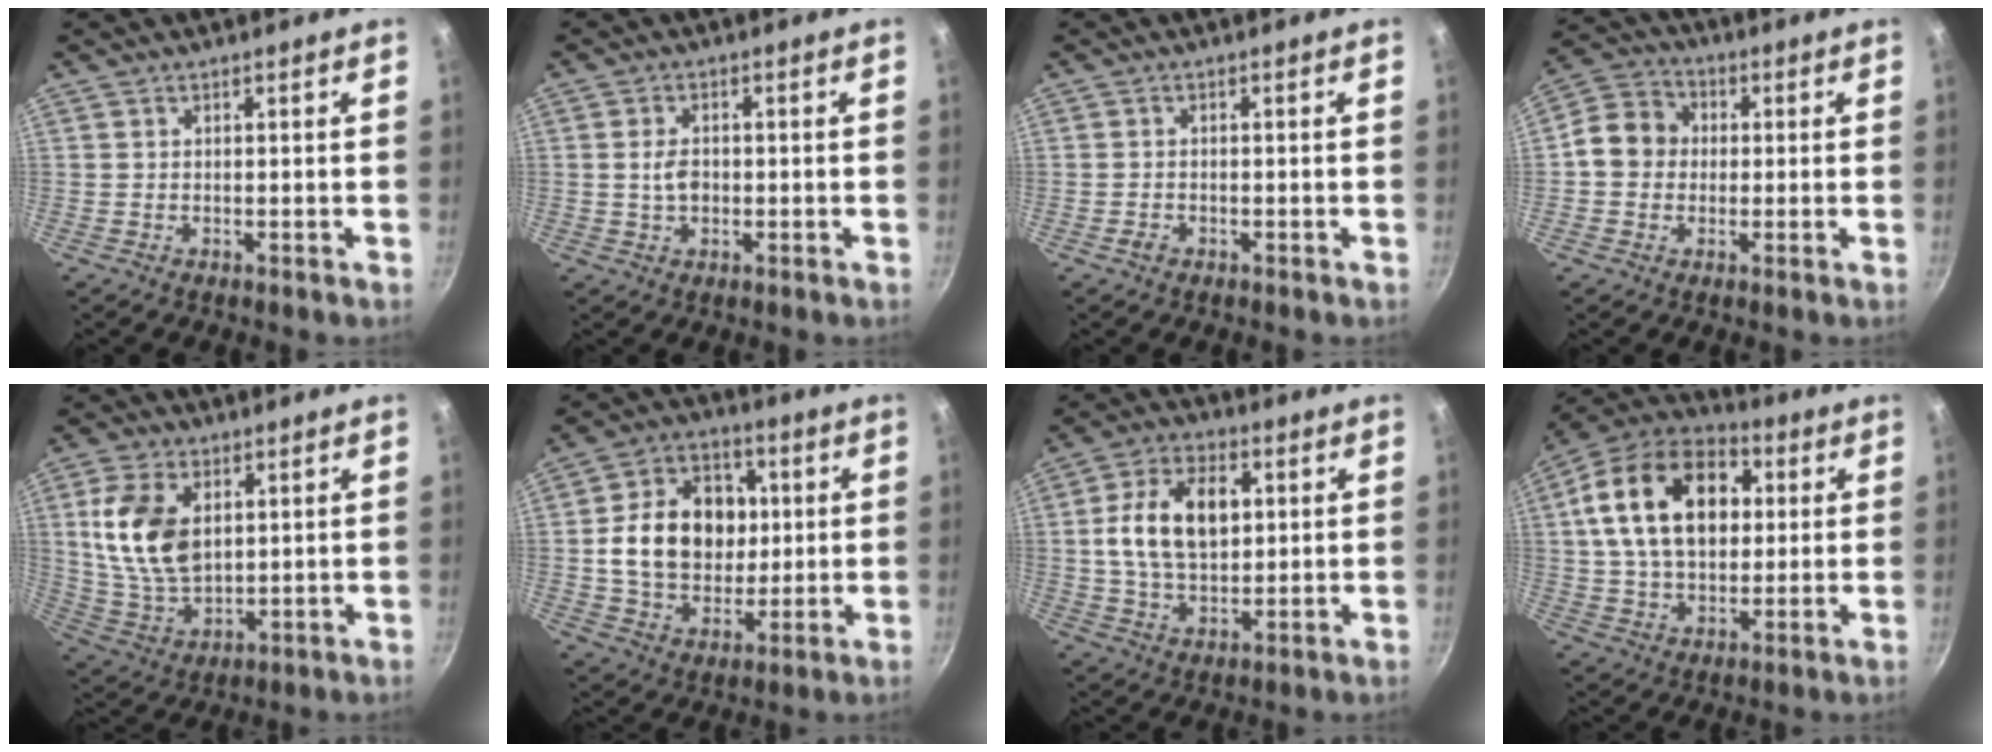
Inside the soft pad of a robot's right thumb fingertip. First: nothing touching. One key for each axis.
{"total": 3.5, "fx": -0.2, "fy": 2.4, "fz": 2.6, "tx": -0.039, "ty": 0.006, "tz": -0.006}
{"total": 1.3, "fx": -0.7, "fy": 0.9, "fz": 0.5, "tx": -0.012, "ty": 0.006, "tz": -0.012}
{"total": 8.5, "fx": 0.0, "fy": 7.5, "fz": 4.1, "tx": -0.042, "ty": 0.019, "tz": -0.023}
{"total": 13.9, "fx": 3.2, "fy": 8.8, "fz": 10.3, "tx": -0.181, "ty": -0.019, "tz": 0.072}
{"total": 17.8, "fx": 1.6, "fy": 13.8, "fz": 11.1, "tx": -0.148, "ty": 0.017, "tz": 0.026}
{"total": 14.2, "fx": 2.4, "fy": 9.1, "fz": 10.7, "tx": -0.167, "ty": 0.006, "tz": 0.037}
{"total": 21.9, "fx": 4.5, "fy": 14.6, "fz": 15.6, "tx": -0.241, "ty": 0.019, "tz": 0.065}